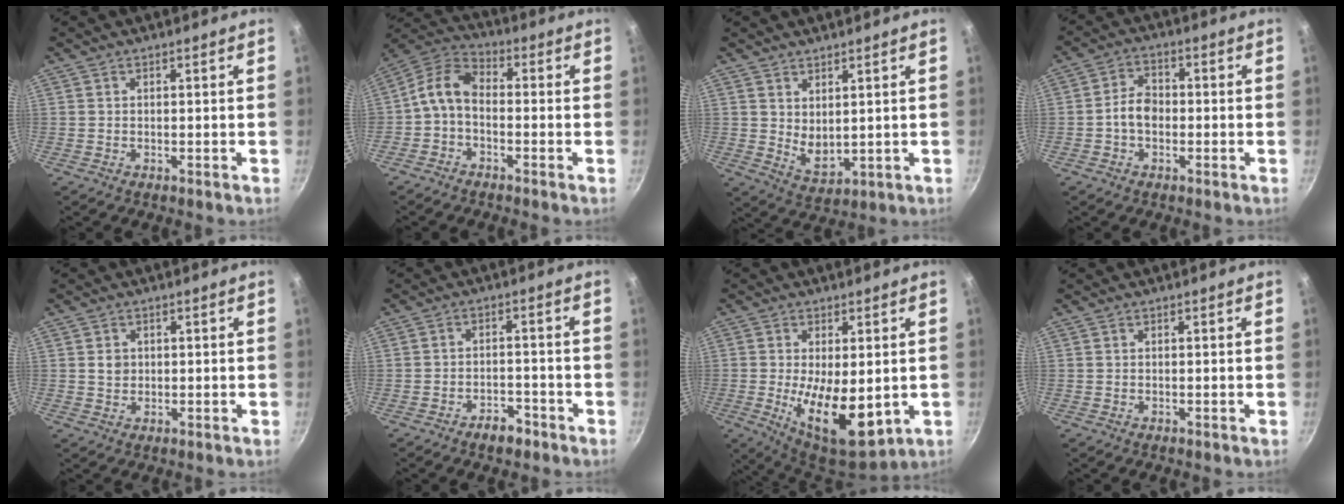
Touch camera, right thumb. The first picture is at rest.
{"total": 7.2, "force": [-1.8, 4.5, 5.3], "torque": [-0.111, 0.043, -0.050]}
{"total": 5.4, "force": [2.1, 3.0, 4.0], "torque": [-0.057, -0.029, 0.047]}
{"total": 5.1, "force": [-1.1, 3.7, 3.3], "torque": [-0.039, 0.022, -0.026]}
{"total": 2.3, "force": [0.4, 2.0, 1.1], "torque": [-0.009, 0.002, 0.007]}
{"total": 4.3, "force": [-3.1, 2.1, 2.1], "torque": [-0.021, 0.029, -0.044]}
{"total": 14.7, "force": [-1.7, 6.7, 12.9], "torque": [-0.193, -0.016, -0.012]}
{"total": 0.0}